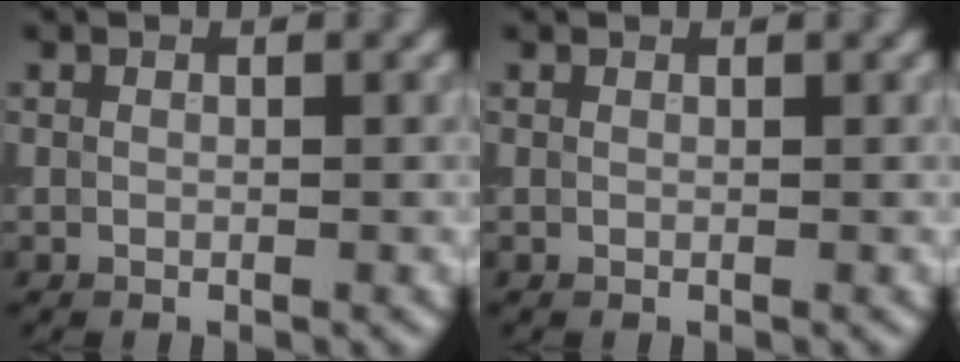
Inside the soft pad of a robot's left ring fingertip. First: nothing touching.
{"total": 0.8, "force": [0.8, 0.1, 0.1], "torque": [-0.004, -0.004, 0.006]}